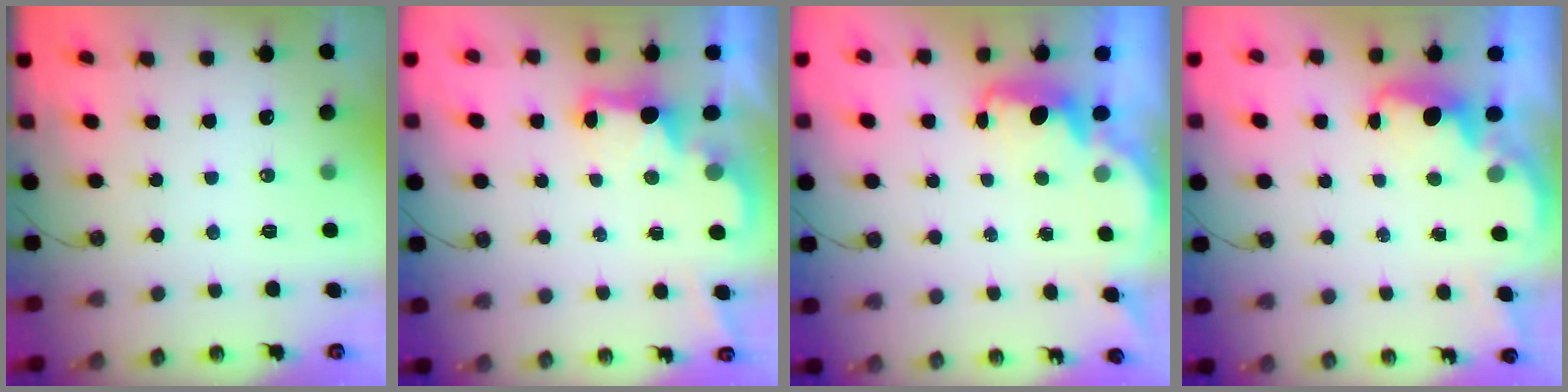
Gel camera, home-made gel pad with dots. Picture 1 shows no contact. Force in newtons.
{"total": 2.4, "press": 2.2, "slide": 0.8}
{"total": 2.4, "press": 2.3, "slide": 0.6}
{"total": 1.9, "press": 1.8, "slide": 0.7}